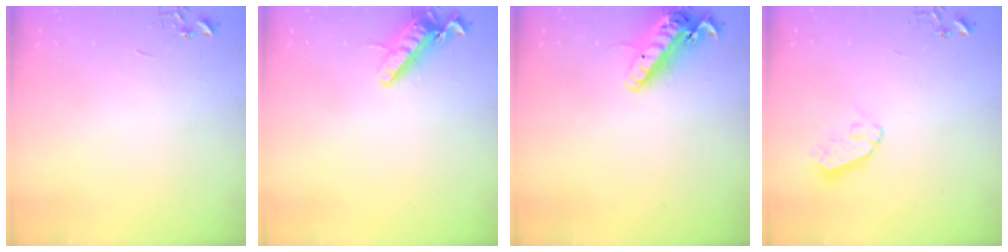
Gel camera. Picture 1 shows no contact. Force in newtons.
{"total": 11.7, "press": 11.6, "slide": 1.7}
{"total": 15.7, "press": 15.3, "slide": 3.3}
{"total": 6.9, "press": 6.9, "slide": 0.5}